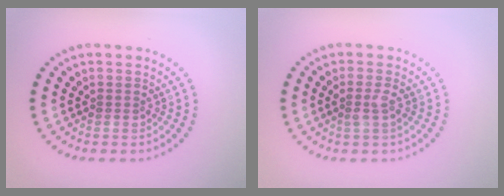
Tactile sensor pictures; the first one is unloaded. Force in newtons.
{"total": 1.3, "press": 1.2, "slide": 0.6}